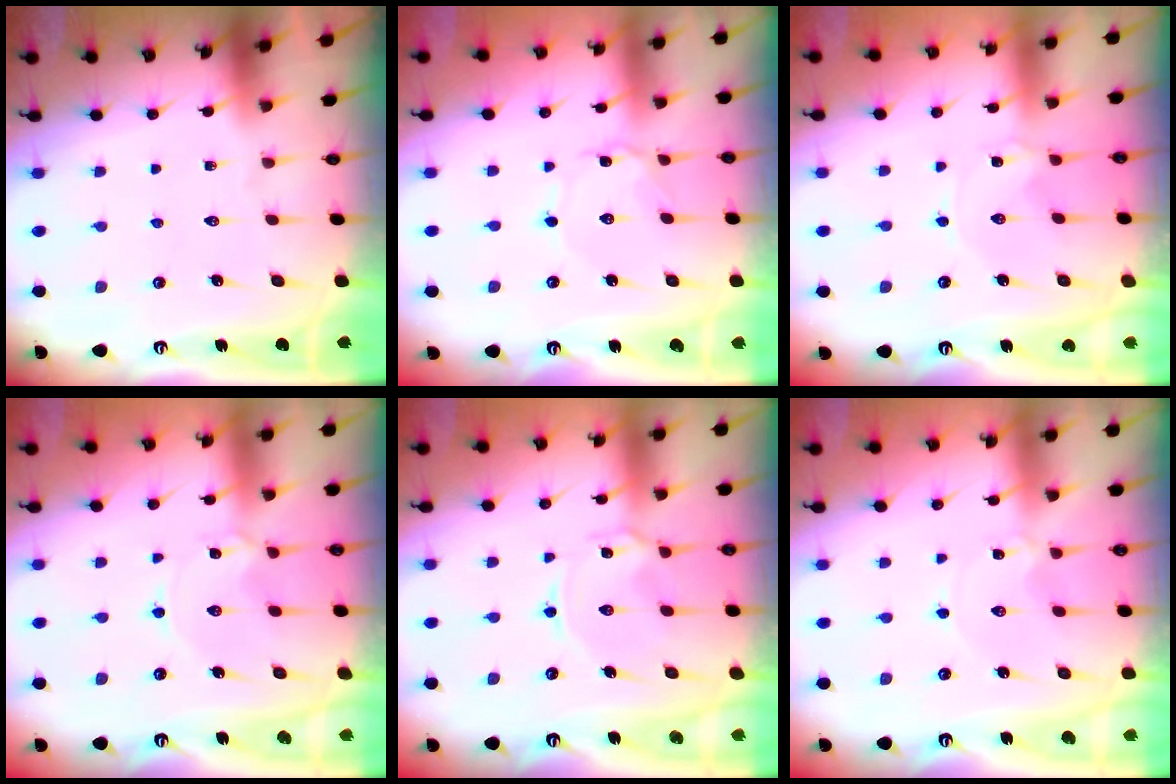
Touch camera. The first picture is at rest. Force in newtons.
{"total": 0.7, "press": 0.7, "slide": 0.1}
{"total": 1.8, "press": 1.8, "slide": 0.2}
{"total": 2.2, "press": 2.2, "slide": 0.2}
{"total": 3.0, "press": 2.9, "slide": 0.4}
{"total": 0.0}